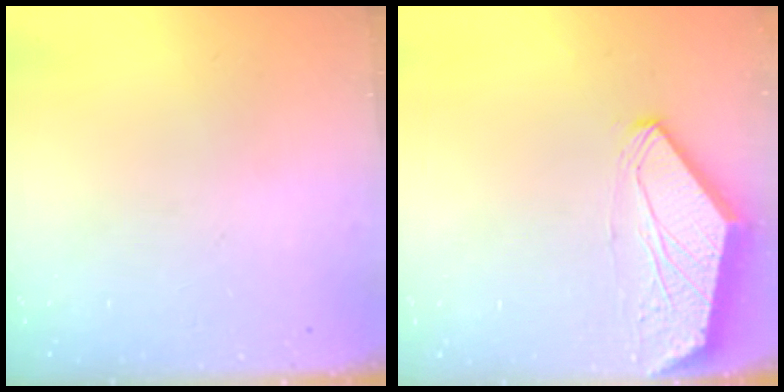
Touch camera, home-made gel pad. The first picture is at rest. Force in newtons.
{"total": 0.0}